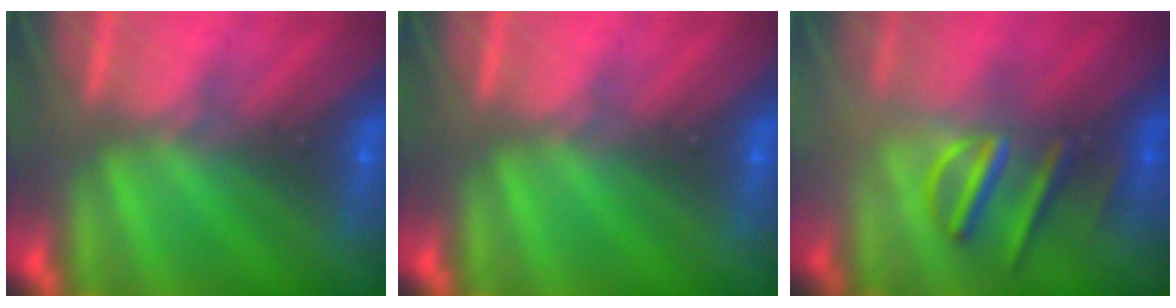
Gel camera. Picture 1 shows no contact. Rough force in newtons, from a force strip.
{"total": 0.0}
{"total": 3.1}